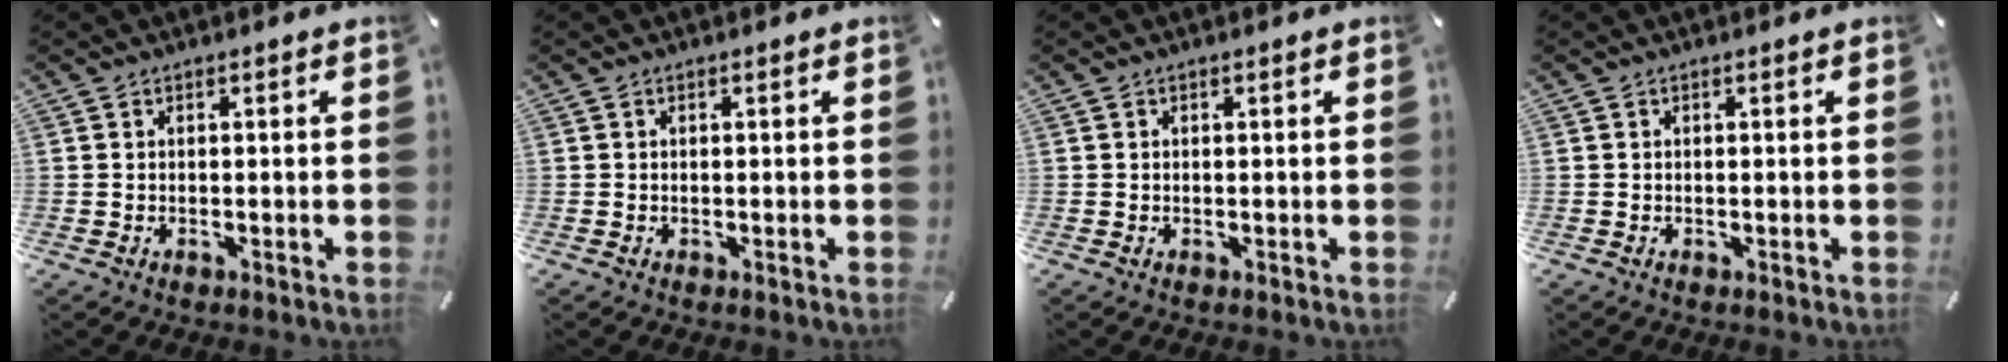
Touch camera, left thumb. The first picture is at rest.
{"total": 0.0}
{"total": 0.0}
{"total": 0.0}